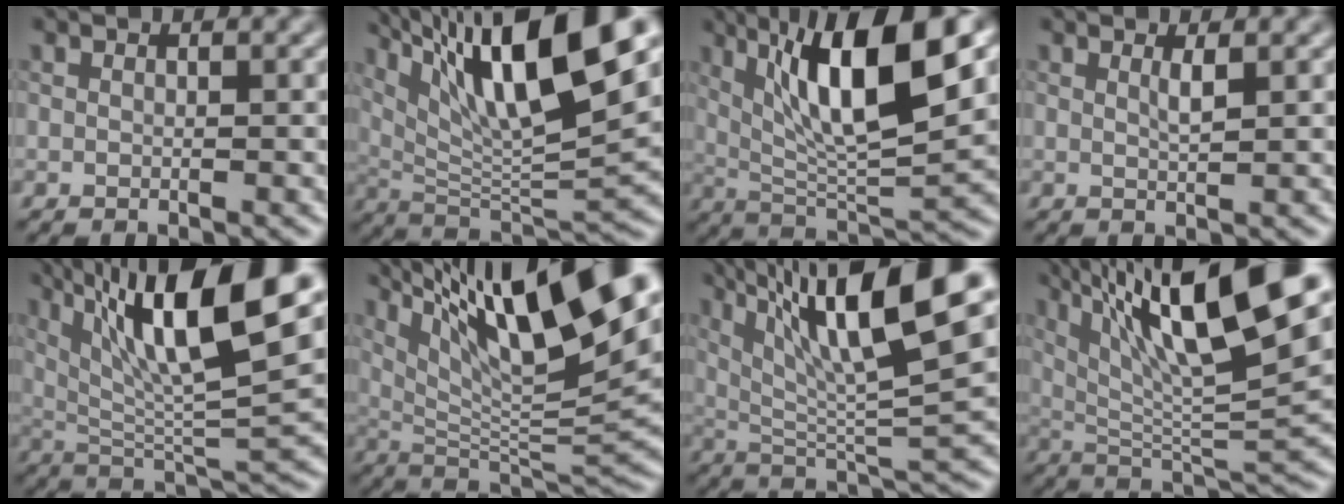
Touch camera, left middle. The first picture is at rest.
{"total": 14.8, "force": [7.5, 3.1, 12.4], "torque": [-0.210, 0.014, 0.135]}
{"total": 11.6, "force": [4.2, 2.7, 10.5], "torque": [-0.169, 0.001, 0.078]}
{"total": 1.1, "force": [0.6, 0.1, 0.9], "torque": [-0.015, -0.001, 0.008]}
{"total": 13.6, "force": [6.2, 2.9, 11.8], "torque": [-0.205, 0.010, 0.113]}
{"total": 16.0, "force": [8.0, 3.7, 13.4], "torque": [-0.222, 0.009, 0.148]}
{"total": 13.3, "force": [6.2, 2.6, 11.5], "torque": [-0.196, 0.015, 0.112]}
{"total": 14.3, "force": [7.0, 3.1, 12.1], "torque": [-0.204, 0.012, 0.126]}